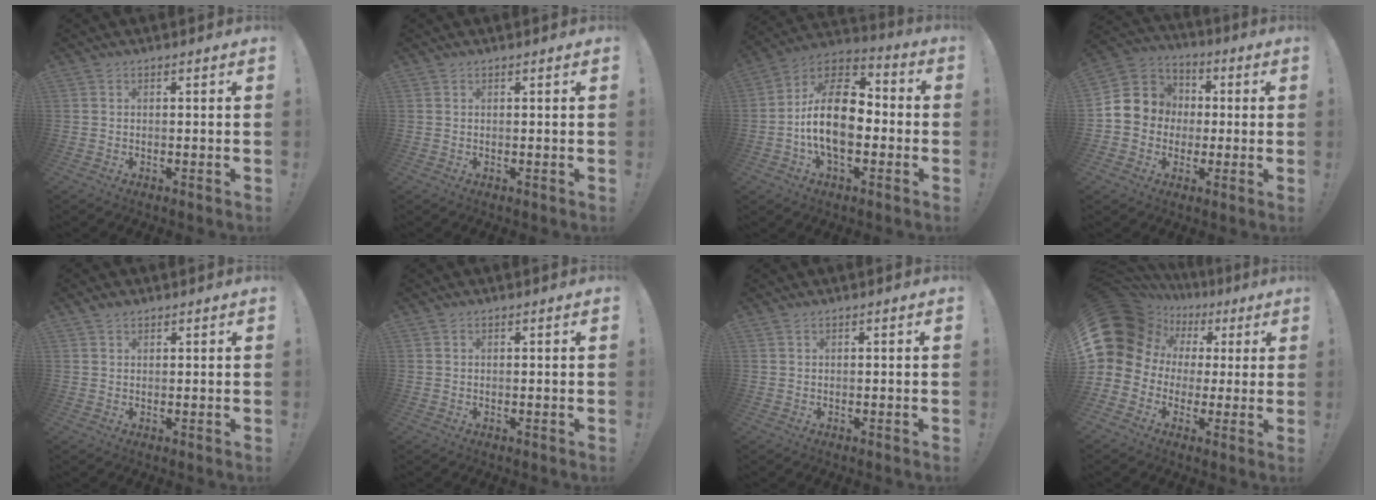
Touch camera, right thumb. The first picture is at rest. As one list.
[{"total": 0.0}, {"total": 19.3, "force": [-2.8, 11.3, 15.4], "torque": [-0.281, 0.026, -0.043]}, {"total": 11.1, "force": [-0.4, 10.6, 3.0], "torque": [-0.041, 0.015, 0.003]}, {"total": 1.6, "force": [1.3, 0.8, 0.6], "torque": [-0.009, -0.005, 0.024]}, {"total": 0.0}, {"total": 0.5, "force": [0.5, 0.1, 0.2], "torque": [-0.005, 0.000, 0.009]}, {"total": 15.9, "force": [3.8, 13.5, 7.4], "torque": [-0.131, -0.018, 0.093]}]